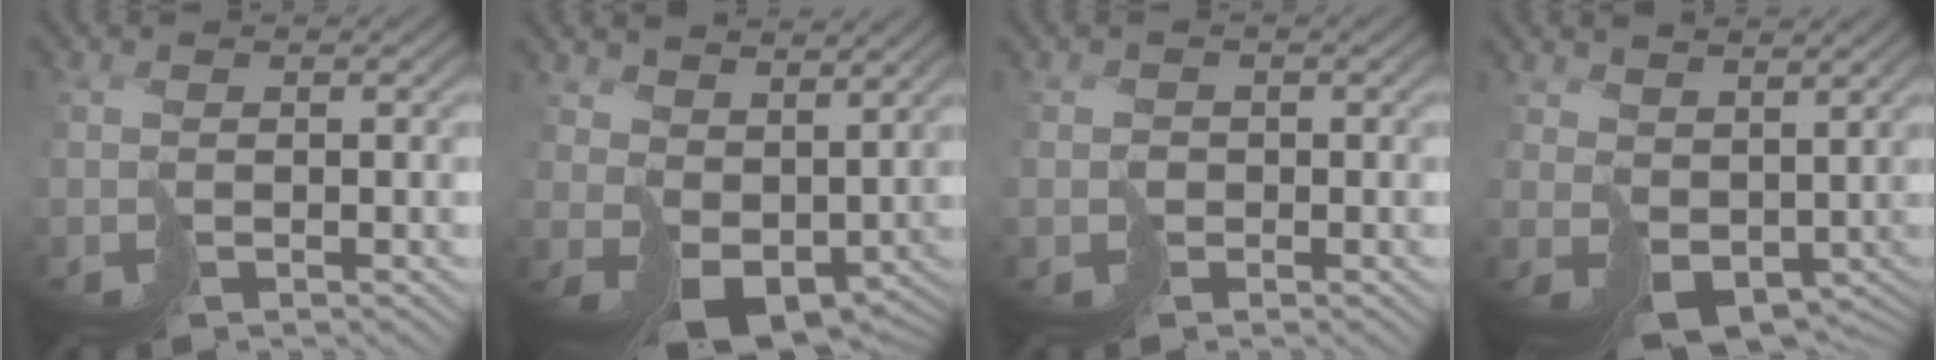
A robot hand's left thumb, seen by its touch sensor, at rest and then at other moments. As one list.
[{"total": 9.0, "force": [3.2, 6.0, 5.9], "torque": [-0.129, -0.020, 0.080]}, {"total": 1.4, "force": [-0.4, 1.1, -0.8], "torque": [0.022, 0.000, -0.008]}, {"total": 6.6, "force": [1.6, 4.7, 4.3], "torque": [-0.097, -0.021, 0.051]}]